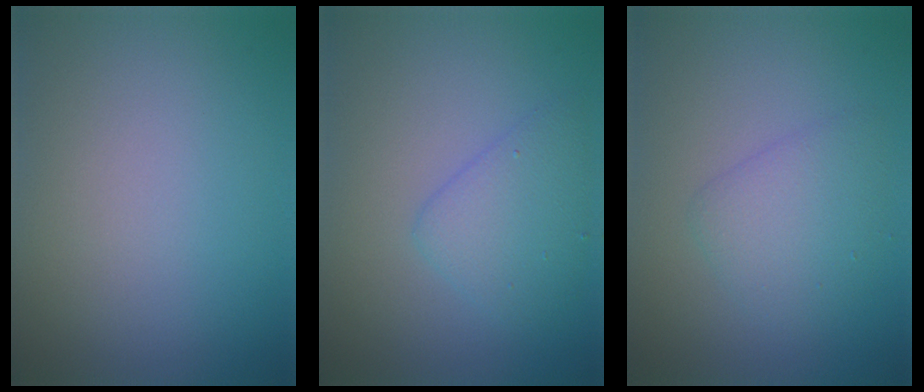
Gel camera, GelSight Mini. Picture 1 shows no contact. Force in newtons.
{"total": 3.0, "press": 3.0, "slide": 0.2}
{"total": 2.9, "press": 2.9, "slide": 0.0}